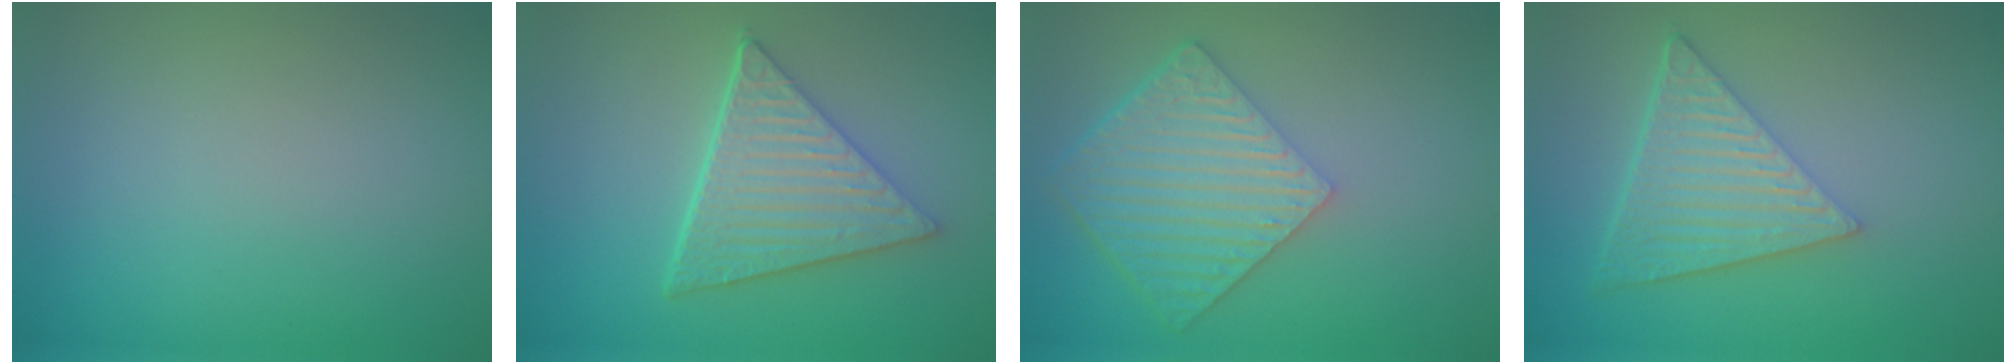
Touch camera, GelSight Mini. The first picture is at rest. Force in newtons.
{"total": 5.9, "press": 4.4, "slide": 3.8}
{"total": 6.4, "press": 4.6, "slide": 4.5}
{"total": 6.6, "press": 4.7, "slide": 4.6}